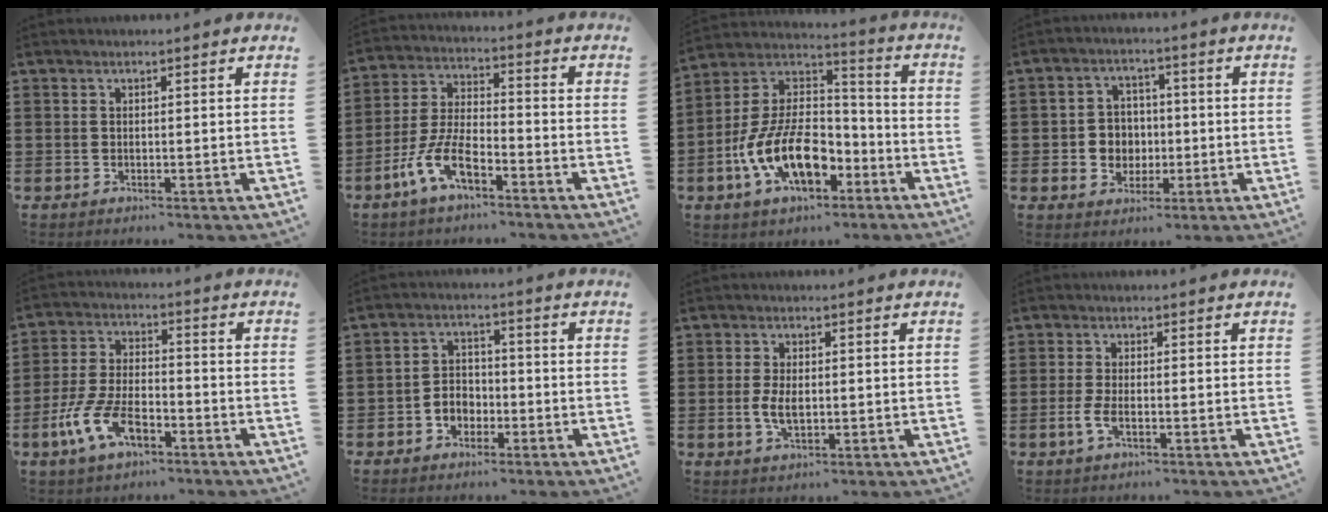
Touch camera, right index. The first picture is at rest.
{"total": 7.9, "force": [-5.1, 2.7, 5.4], "torque": [-0.137, -0.004, -0.102]}
{"total": 12.5, "force": [-5.2, 6.8, 9.1], "torque": [-0.205, 0.003, -0.098]}
{"total": 4.8, "force": [-0.6, 4.6, 1.4], "torque": [-0.035, 0.010, -0.015]}
{"total": 8.8, "force": [-4.6, 3.8, 6.5], "torque": [-0.161, -0.005, -0.089]}
{"total": 3.6, "force": [-2.0, 2.7, 1.3], "torque": [-0.031, 0.010, -0.042]}
{"total": 3.7, "force": [-0.3, 1.8, 3.2], "torque": [-0.075, -0.002, -0.011]}
{"total": 2.7, "force": [-1.0, 0.7, 2.5], "torque": [-0.057, -0.007, -0.022]}